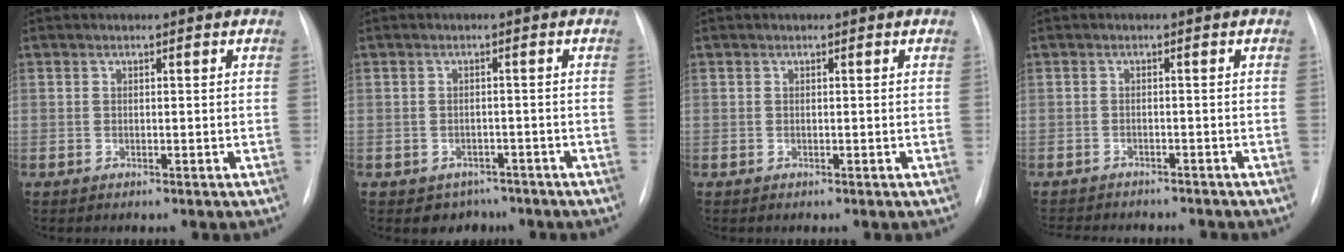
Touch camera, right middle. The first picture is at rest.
{"total": 3.4, "force": [-2.4, 2.4, 0.3], "torque": [-0.004, 0.014, -0.026]}
{"total": 0.0}
{"total": 10.2, "force": [-9.2, 2.8, 3.3], "torque": [-0.057, -0.002, -0.114]}